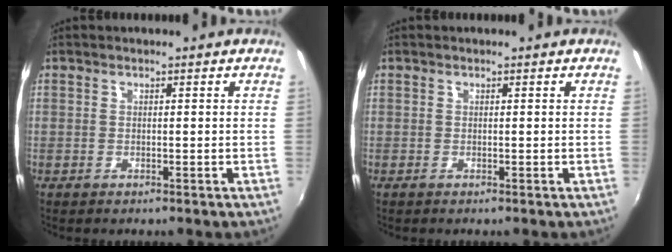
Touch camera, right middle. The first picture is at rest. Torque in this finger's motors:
{"motor_torque": [0.13, -0.39, 0.06, 0.01]}